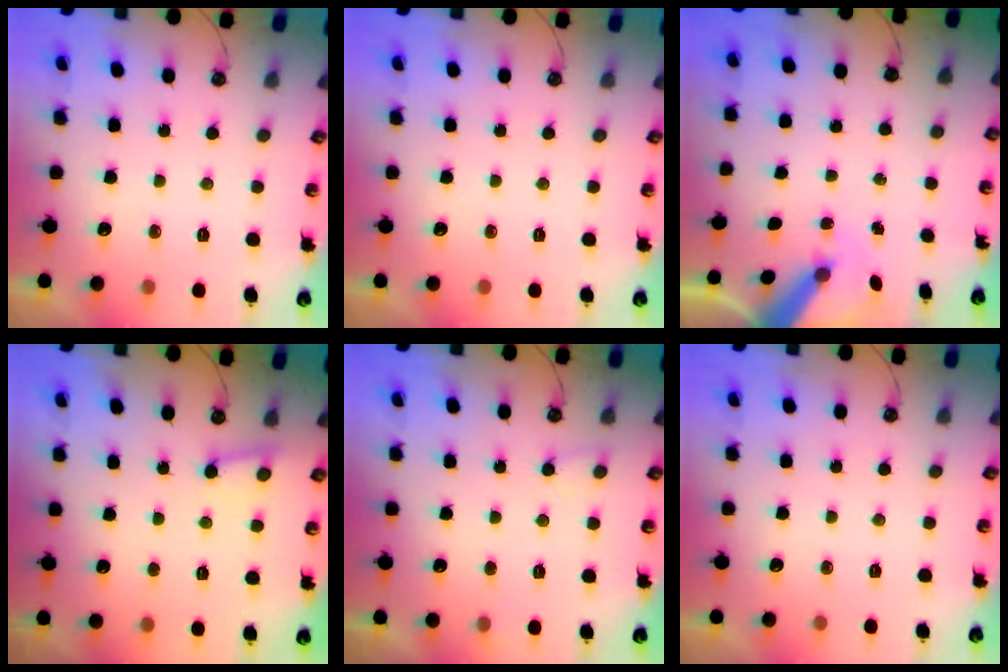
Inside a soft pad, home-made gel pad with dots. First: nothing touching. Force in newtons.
{"total": 0.0}
{"total": 6.8, "press": 6.7, "slide": 0.7}
{"total": 2.9, "press": 2.9, "slide": 0.3}
{"total": 6.0, "press": 6.0, "slide": 0.4}
{"total": 0.0}